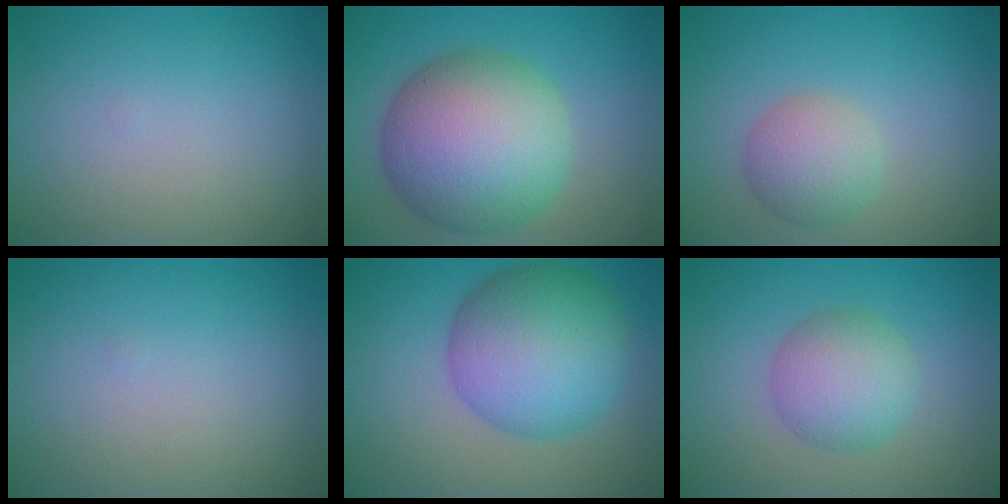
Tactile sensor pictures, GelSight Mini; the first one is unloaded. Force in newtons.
{"total": 12.6, "press": 12.5, "slide": 0.4}
{"total": 3.5, "press": 3.5, "slide": 0.1}
{"total": 0.0}
{"total": 10.5, "press": 10.5, "slide": 0.2}
{"total": 4.6, "press": 4.5, "slide": 0.3}